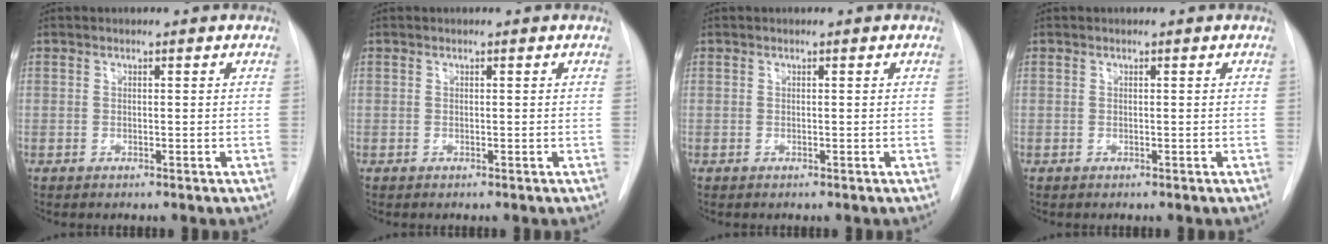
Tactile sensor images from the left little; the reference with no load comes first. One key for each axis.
{"total": 0.0}
{"total": 0.0}
{"total": 0.0}